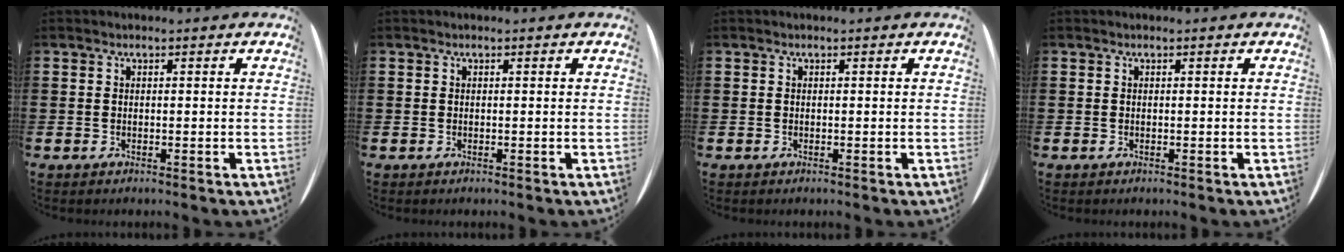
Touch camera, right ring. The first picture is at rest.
{"total": 0.0}
{"total": 0.0}
{"total": 0.0}